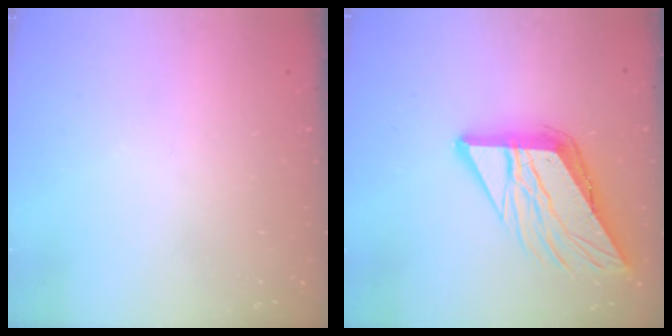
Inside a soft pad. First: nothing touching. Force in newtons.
{"total": 15.9, "press": 15.9, "slide": 1.6}